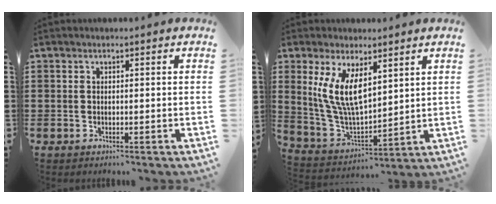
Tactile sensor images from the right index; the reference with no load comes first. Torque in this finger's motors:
{"motor_torque": [1.07, 0.82, 0.43, 0.21]}